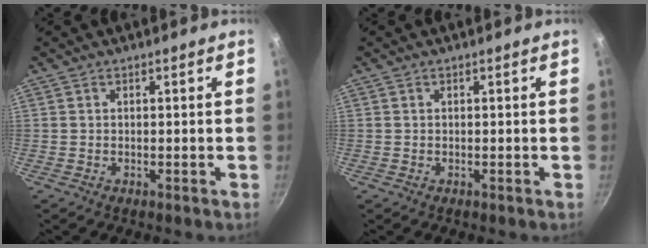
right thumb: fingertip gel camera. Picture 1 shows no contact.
{"total": 0.0}